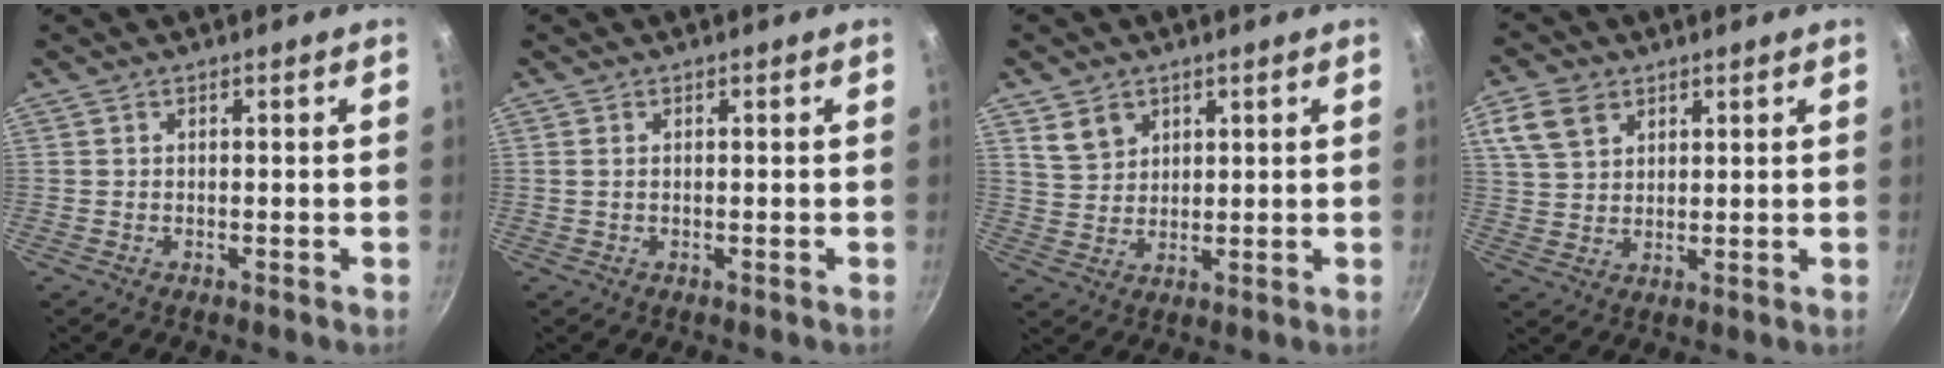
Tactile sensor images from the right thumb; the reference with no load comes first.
{"total": 0.7, "force": [0.2, 0.4, 0.6], "torque": [-0.012, 0.000, 0.002]}
{"total": 5.5, "force": [2.9, 4.2, 2.2], "torque": [-0.021, -0.006, 0.060]}
{"total": 7.7, "force": [3.8, 5.3, 4.0], "torque": [-0.066, 0.001, 0.074]}